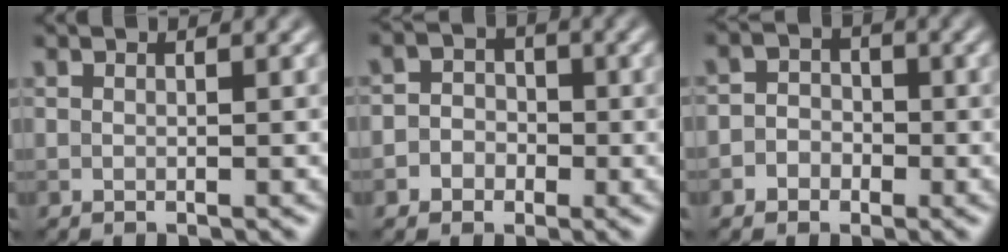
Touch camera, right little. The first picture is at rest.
{"total": 3.4, "force": [-1.0, 3.1, 0.8], "torque": [0.022, 0.015, -0.035]}
{"total": 3.0, "force": [-0.9, 2.7, 0.8], "torque": [0.019, 0.014, -0.036]}